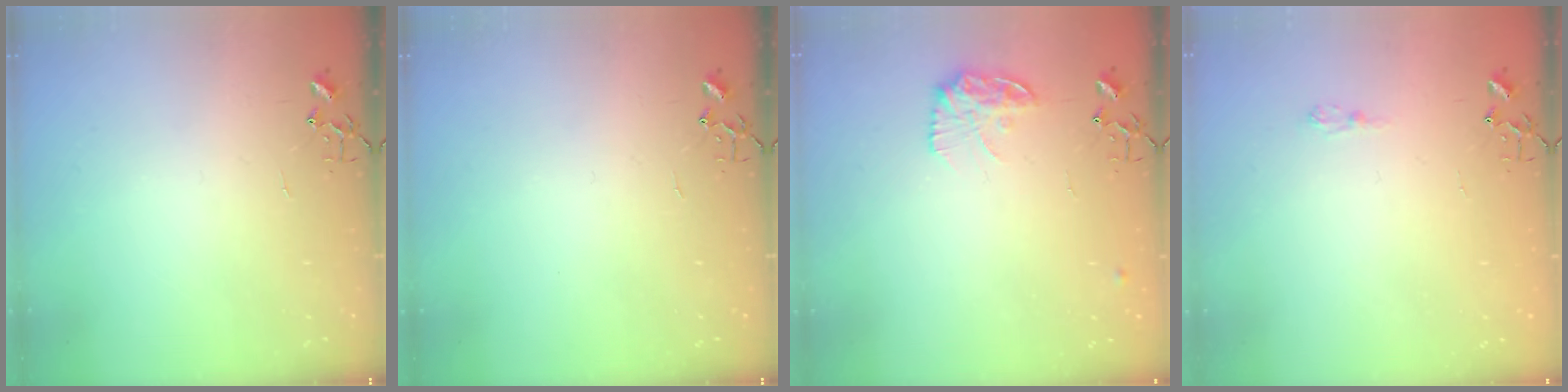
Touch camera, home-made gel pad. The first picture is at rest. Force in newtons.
{"total": 0.0}
{"total": 12.3, "press": 12.3, "slide": 0.5}
{"total": 6.5, "press": 6.5, "slide": 0.6}